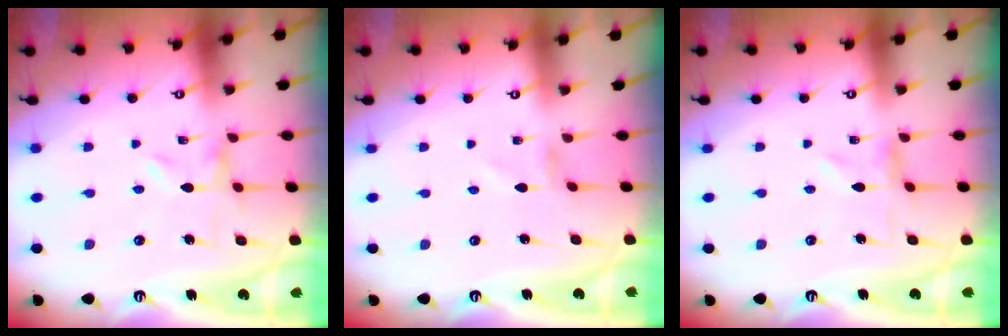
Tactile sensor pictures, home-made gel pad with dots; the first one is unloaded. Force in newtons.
{"total": 0.9, "press": 0.8, "slide": 0.1}
{"total": 0.0}